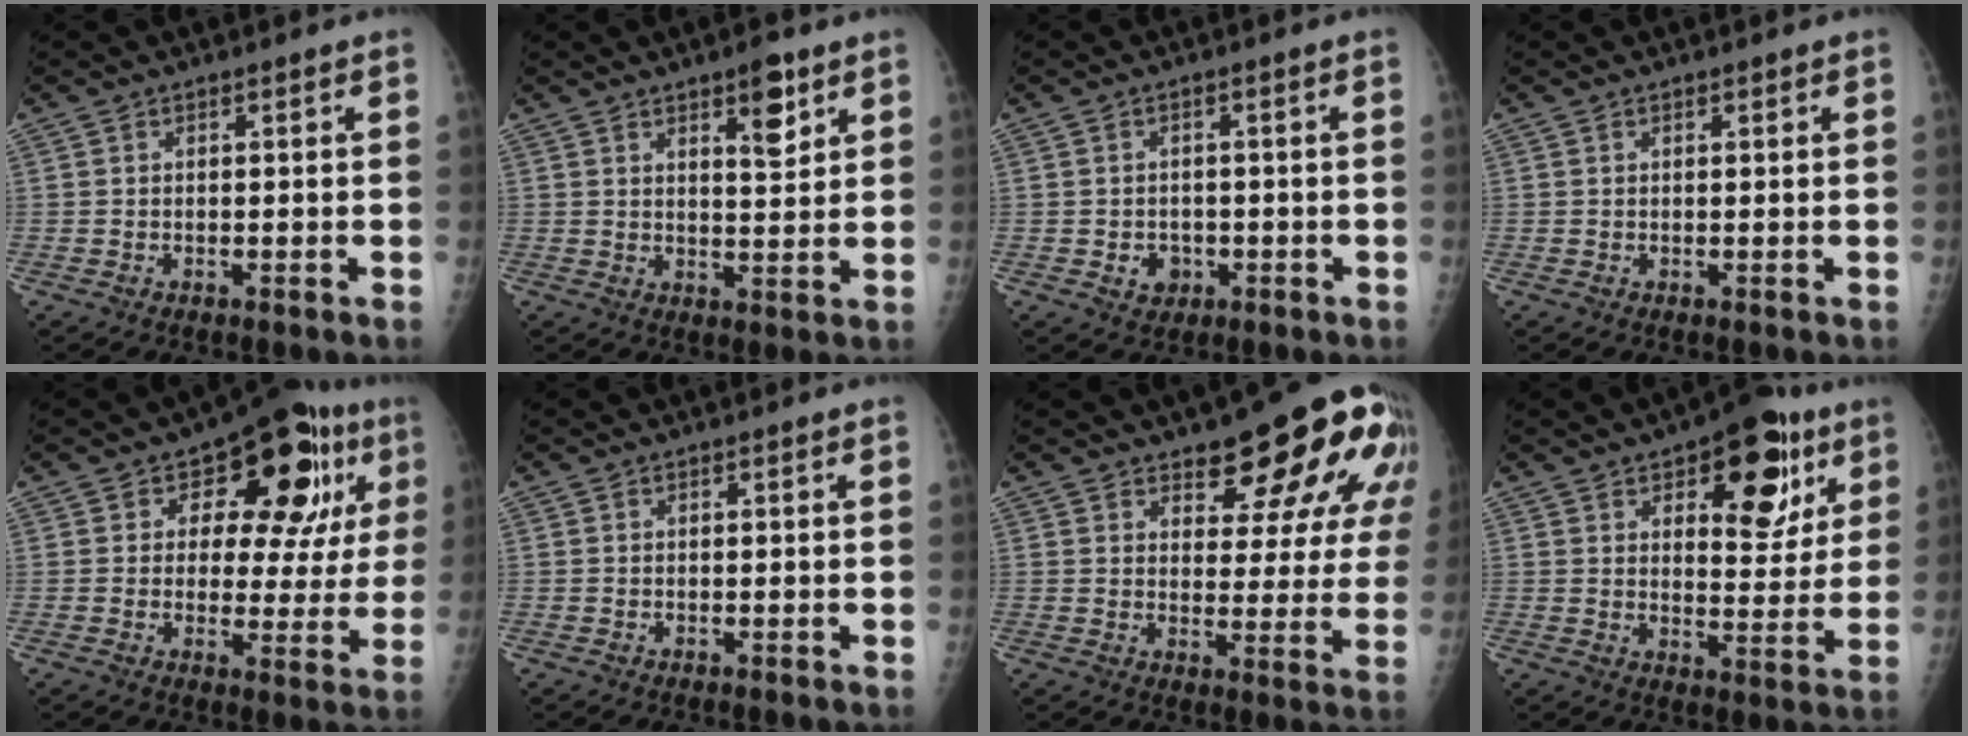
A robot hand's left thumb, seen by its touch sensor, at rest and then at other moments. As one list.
[{"total": 6.2, "force": [3.5, 2.1, 4.6], "torque": [-0.054, -0.022, 0.050]}, {"total": 3.4, "force": [-1.0, 2.9, 1.4], "torque": [-0.005, 0.005, -0.009]}, {"total": 0.5, "force": [0.3, 0.2, 0.4], "torque": [-0.005, -0.001, 0.004]}, {"total": 15.9, "force": [5.7, 9.2, 11.6], "torque": [-0.089, -0.001, 0.069]}, {"total": 0.0}, {"total": 17.0, "force": [10.1, 7.2, 11.6], "torque": [-0.106, -0.054, 0.122]}, {"total": 15.8, "force": [7.6, 7.8, 11.5], "torque": [-0.097, -0.027, 0.103]}]